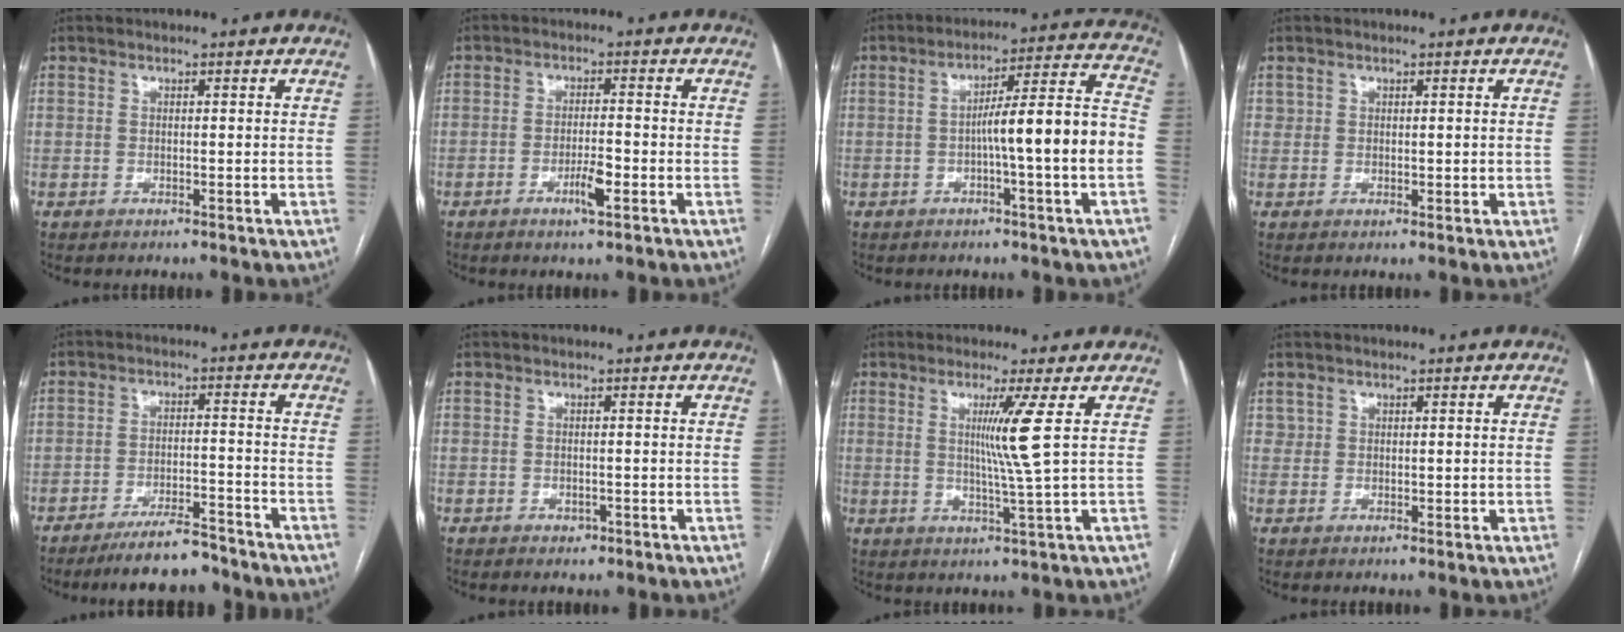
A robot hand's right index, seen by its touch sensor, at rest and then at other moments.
{"total": 3.7, "force": [-1.7, 0.4, 3.2], "torque": [-0.064, -0.002, -0.027]}
{"total": 12.3, "force": [-2.5, -0.5, 12.0], "torque": [-0.181, 0.023, -0.040]}
{"total": 1.4, "force": [0.6, 1.2, 0.3], "torque": [-0.005, 0.001, 0.014]}
{"total": 7.9, "force": [-7.1, 1.4, 3.4], "torque": [-0.051, -0.006, -0.117]}
{"total": 1.1, "force": [-0.6, 0.7, 0.5], "torque": [-0.008, 0.001, -0.003]}
{"total": 5.9, "force": [1.6, -2.4, 5.1], "torque": [-0.102, -0.016, 0.036]}
{"total": 1.5, "force": [0.8, 1.3, 0.1], "torque": [0.004, 0.000, 0.014]}